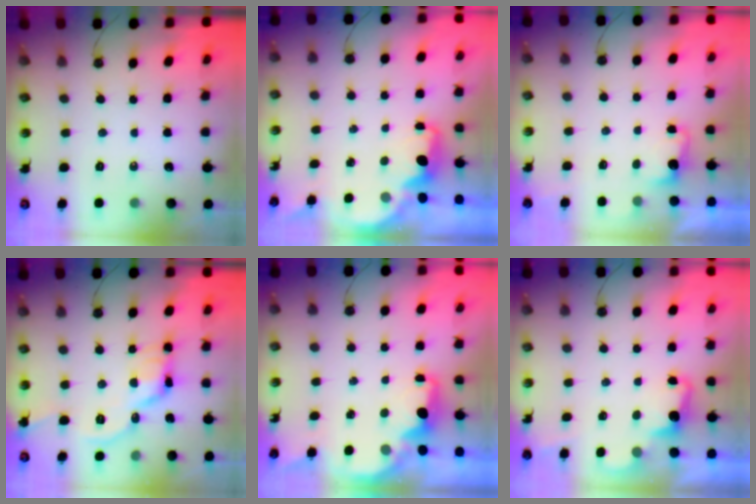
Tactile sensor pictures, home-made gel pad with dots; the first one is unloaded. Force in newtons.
{"total": 1.9, "press": 1.8, "slide": 0.7}
{"total": 2.9, "press": 2.8, "slide": 0.9}
{"total": 10.1, "press": 10.0, "slide": 1.4}
{"total": 2.1, "press": 2.0, "slide": 0.6}
{"total": 2.2, "press": 2.0, "slide": 1.0}